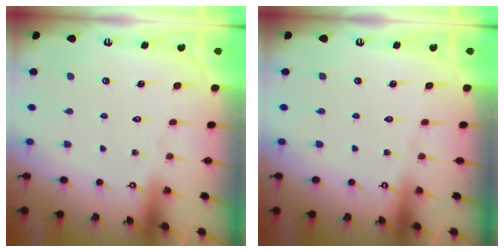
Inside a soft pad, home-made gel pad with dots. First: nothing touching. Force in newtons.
{"total": 0.0}